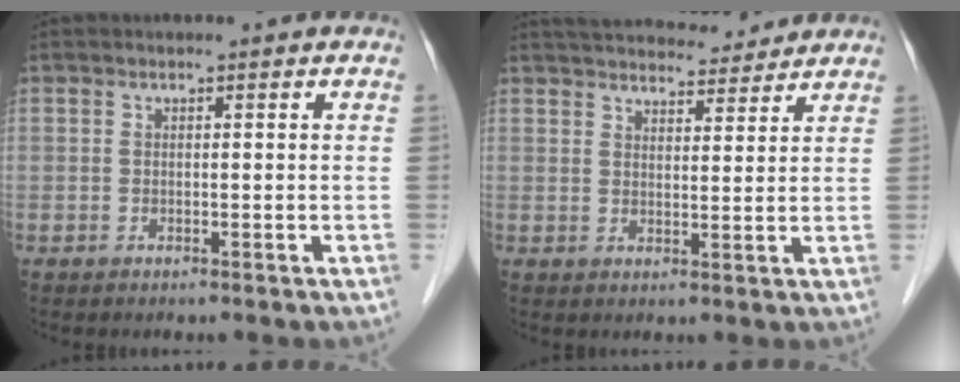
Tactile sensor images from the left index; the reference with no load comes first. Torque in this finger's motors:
{"motor_torque": [0.74, -0.94, 0.06, 0.02]}